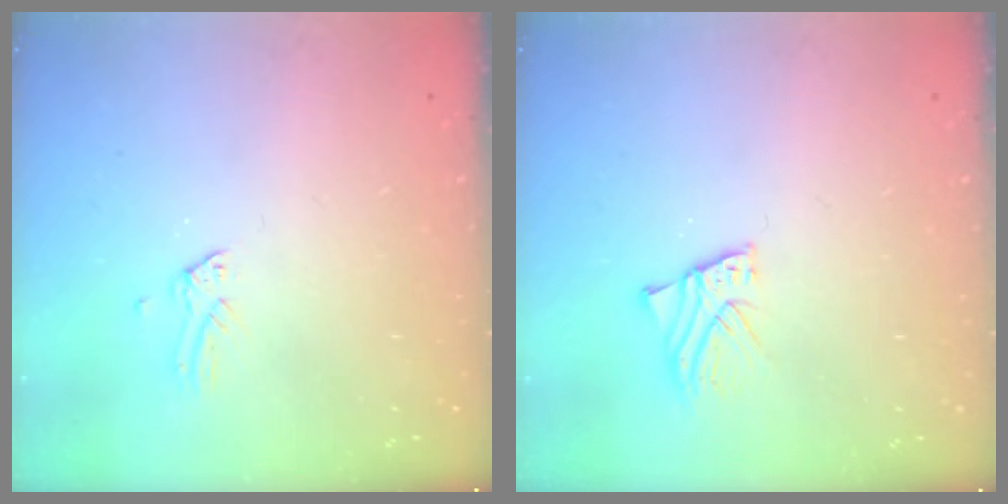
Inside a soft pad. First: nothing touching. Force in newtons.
{"total": 1.8, "press": 1.8, "slide": 0.1}